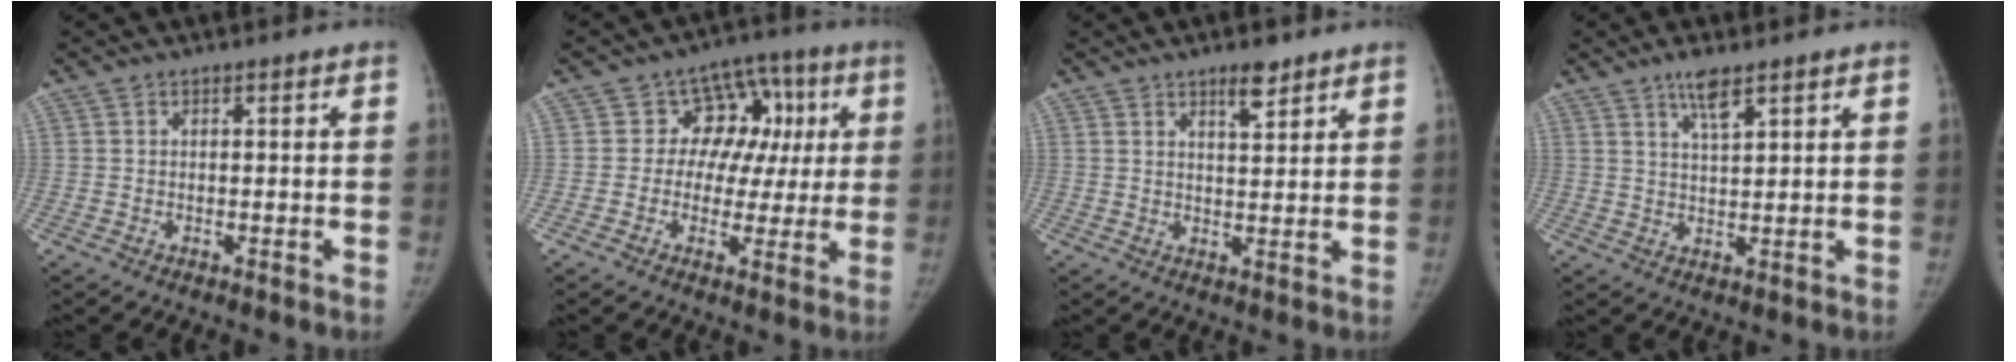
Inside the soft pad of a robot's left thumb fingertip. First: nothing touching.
{"total": 11.2, "force": [1.8, 9.4, 5.8], "torque": [-0.011, 0.022, 0.017]}
{"total": 4.4, "force": [3.2, 1.5, 2.6], "torque": [-0.028, -0.023, 0.051]}
{"total": 4.5, "force": [3.0, 1.2, 3.2], "torque": [-0.055, -0.016, 0.058]}